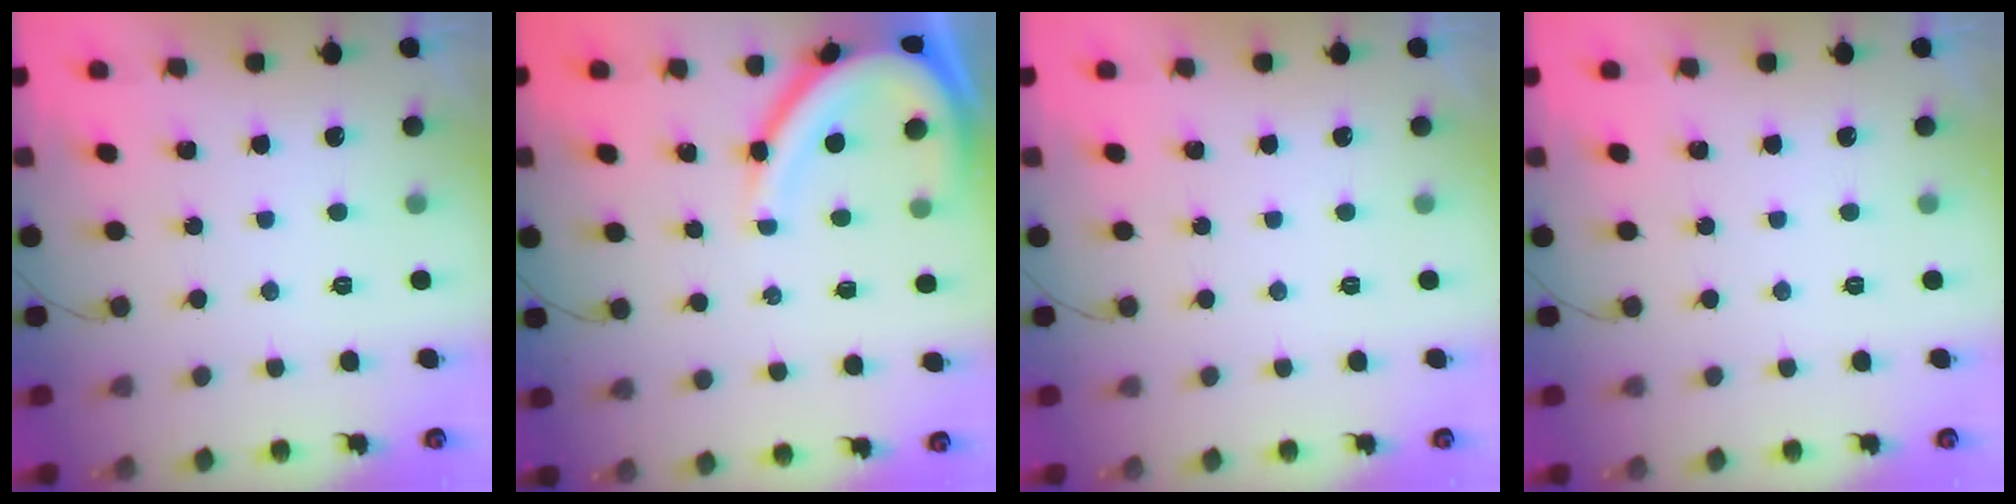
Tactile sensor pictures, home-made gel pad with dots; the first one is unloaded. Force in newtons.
{"total": 11.1, "press": 11.0, "slide": 1.0}
{"total": 0.0}
{"total": 0.0}